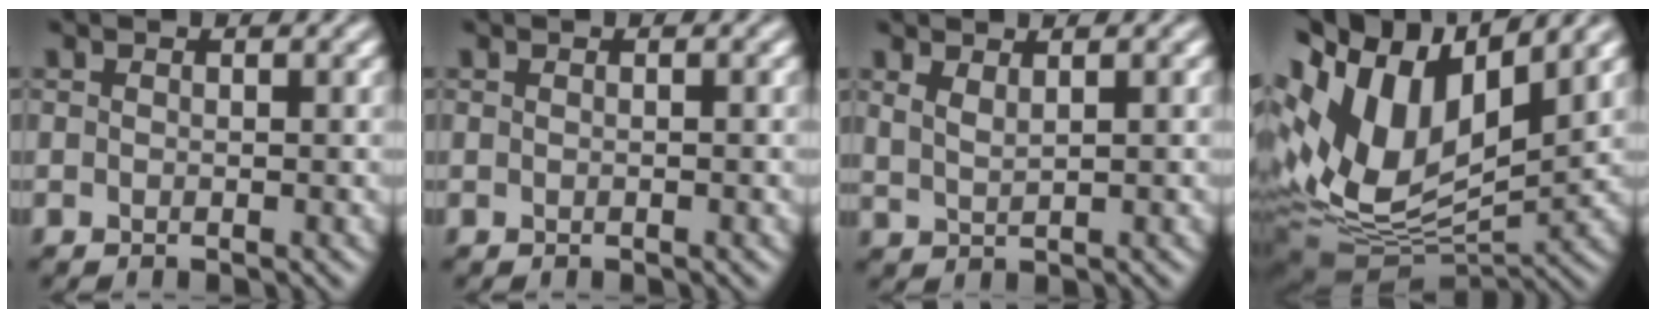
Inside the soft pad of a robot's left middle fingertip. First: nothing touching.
{"total": 0.5, "force": [-0.5, 0.1, 0.2], "torque": [0.002, 0.005, -0.009]}
{"total": 1.1, "force": [0.7, 0.4, 0.8], "torque": [-0.016, 0.001, 0.023]}
{"total": 14.6, "force": [3.1, 8.7, 11.3], "torque": [-0.244, 0.016, 0.061]}